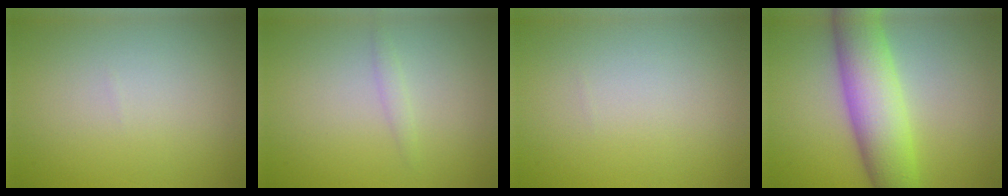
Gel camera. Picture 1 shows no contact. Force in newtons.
{"total": 0.8, "press": 0.8, "slide": 0.1}
{"total": 0.0}
{"total": 8.3, "press": 8.3, "slide": 0.2}